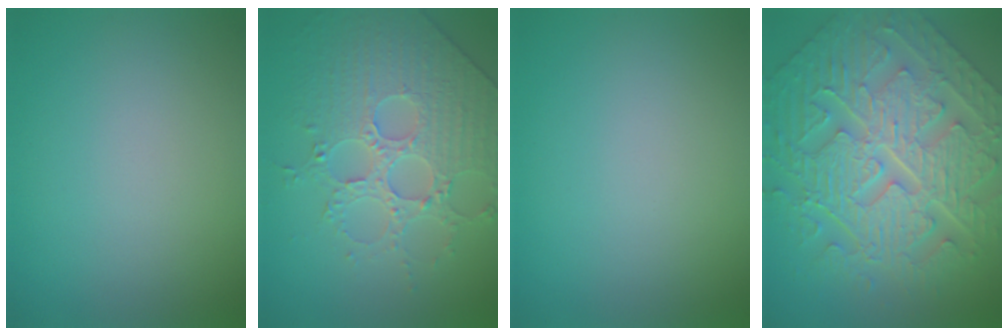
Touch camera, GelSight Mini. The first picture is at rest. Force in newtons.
{"total": 4.5, "press": 4.5, "slide": 0.7}
{"total": 0.0}
{"total": 11.1, "press": 7.8, "slide": 7.9}